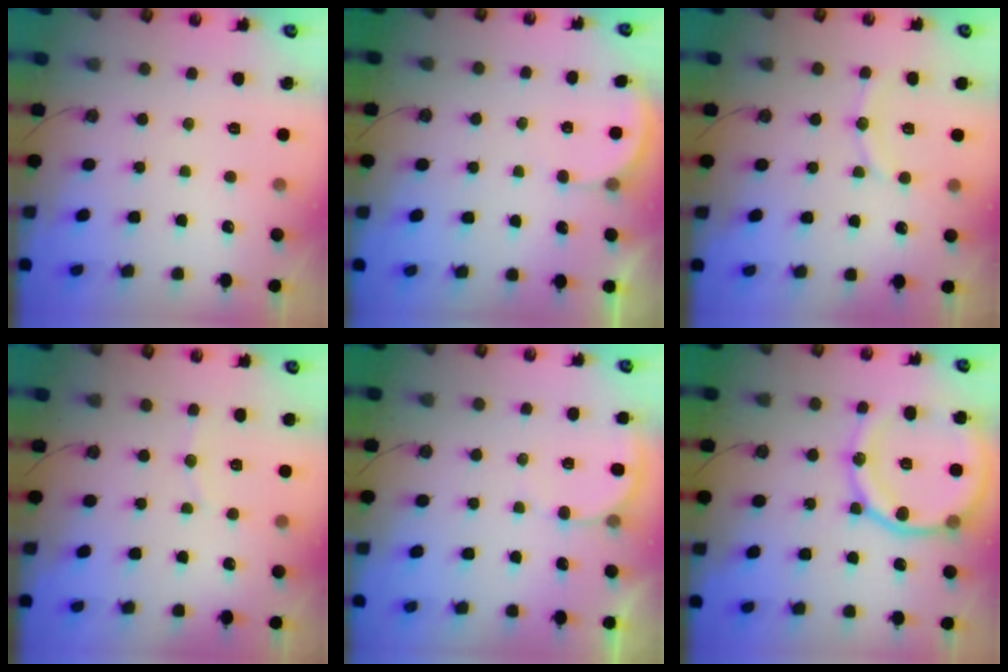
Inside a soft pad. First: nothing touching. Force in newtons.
{"total": 2.2, "press": 2.2, "slide": 0.2}
{"total": 8.1, "press": 7.9, "slide": 2.0}
{"total": 5.1, "press": 5.0, "slide": 1.2}
{"total": 4.3, "press": 4.2, "slide": 0.4}
{"total": 16.6, "press": 16.5, "slide": 2.1}